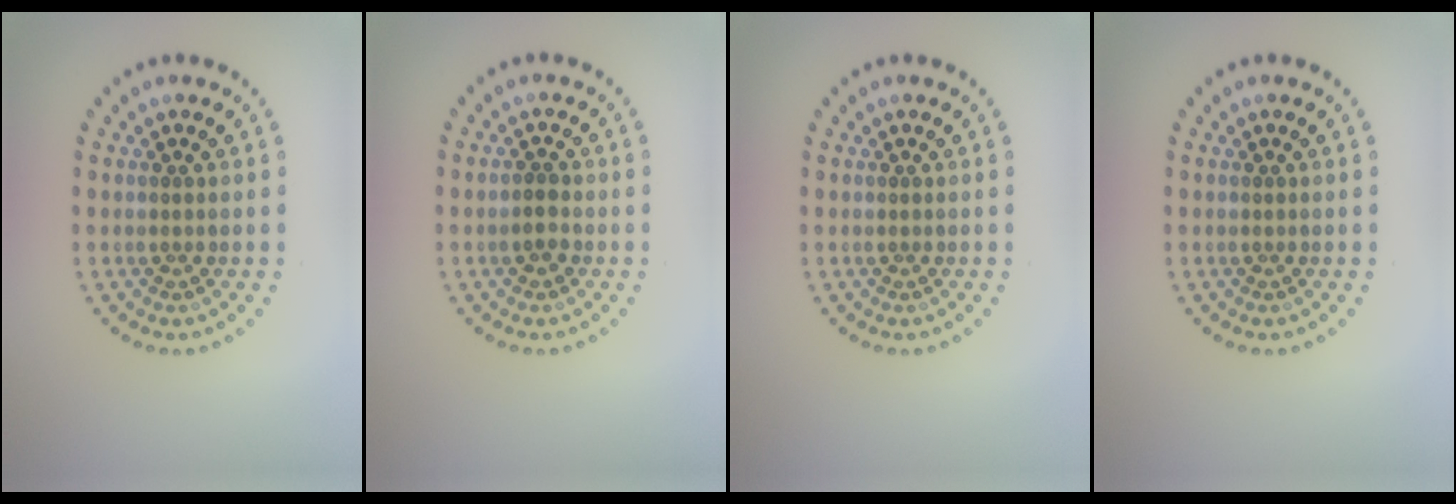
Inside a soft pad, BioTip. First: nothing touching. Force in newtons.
{"total": 1.3, "press": 1.2, "slide": 0.5}
{"total": 0.0}
{"total": 0.0}